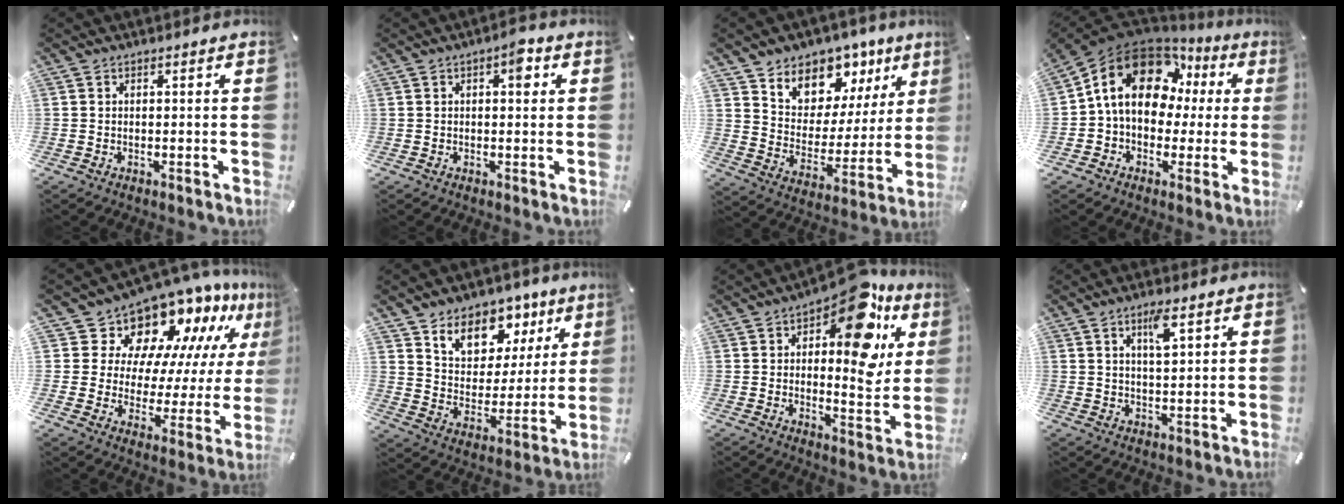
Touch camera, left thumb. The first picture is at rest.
{"total": 4.3, "force": [1.1, 2.0, 3.7], "torque": [-0.044, -0.002, 0.010]}
{"total": 9.8, "force": [7.2, 6.7, -0.4], "torque": [-0.001, -0.087, 0.131]}
{"total": 16.4, "force": [5.0, 12.4, 9.6], "torque": [-0.180, -0.012, 0.090]}
{"total": 13.5, "force": [11.6, 6.4, 2.4], "torque": [-0.047, -0.121, 0.194]}
{"total": 10.1, "force": [6.9, 7.1, 1.7], "torque": [-0.026, -0.062, 0.124]}
{"total": 18.8, "force": [9.1, 8.8, 13.9], "torque": [-0.175, -0.068, 0.146]}
{"total": 4.8, "force": [2.7, 1.3, 3.7], "torque": [-0.065, -0.002, 0.041]}